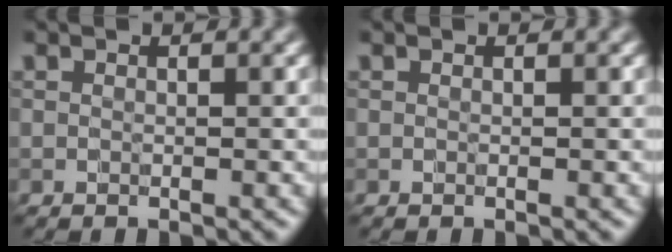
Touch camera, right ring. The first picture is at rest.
{"total": 0.0}